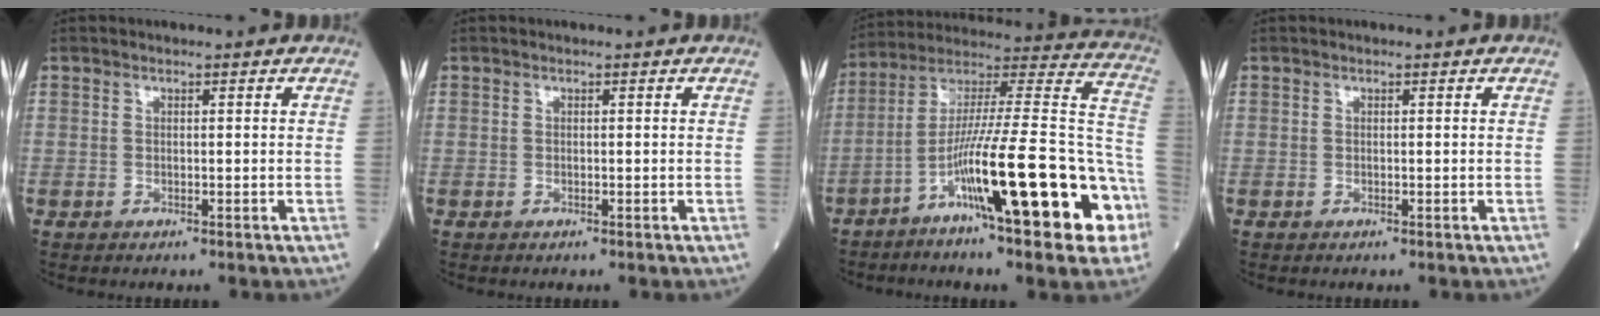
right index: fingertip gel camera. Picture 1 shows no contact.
{"total": 0.0}
{"total": 24.4, "force": [-10.0, 2.2, 22.2], "torque": [-0.292, 0.006, -0.161]}
{"total": 0.0}